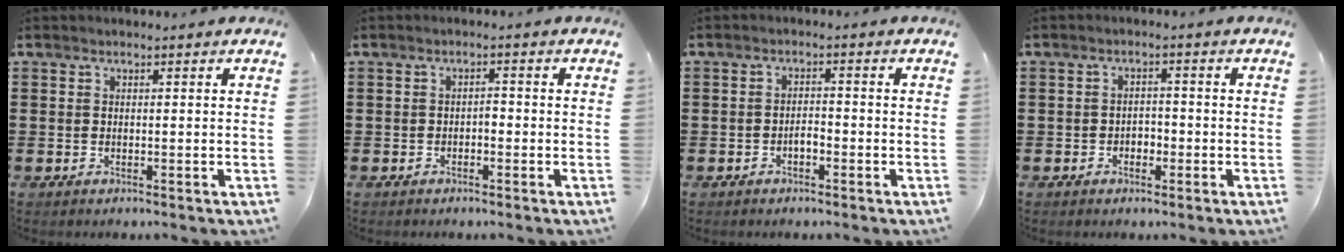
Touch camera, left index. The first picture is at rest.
{"total": 1.0, "force": [-0.6, 0.4, 0.7], "torque": [-0.016, -0.001, -0.012]}
{"total": 1.8, "force": [-0.9, 0.6, 1.5], "torque": [-0.030, 0.003, -0.019]}
{"total": 1.7, "force": [-1.0, 1.1, 0.8], "torque": [-0.020, 0.002, -0.022]}